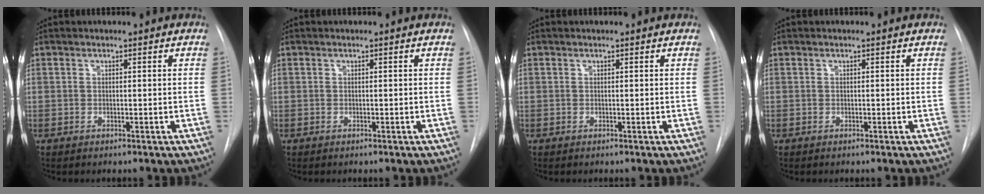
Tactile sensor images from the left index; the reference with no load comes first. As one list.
[{"total": 0.0}, {"total": 0.6, "force": [-0.6, -0.1, -0.2], "torque": [-0.001, -0.005, -0.012]}, {"total": 0.0}]